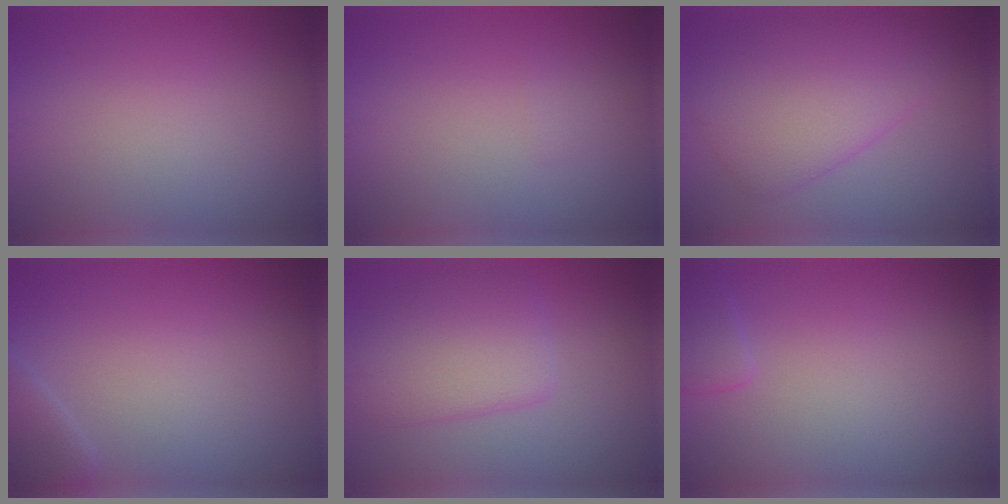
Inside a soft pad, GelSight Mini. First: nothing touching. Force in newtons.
{"total": 0.5, "press": 0.5, "slide": 0.0}
{"total": 6.8, "press": 6.8, "slide": 0.1}
{"total": 2.5, "press": 2.5, "slide": 0.1}
{"total": 5.2, "press": 5.2, "slide": 0.1}
{"total": 1.5, "press": 1.5, "slide": 0.1}